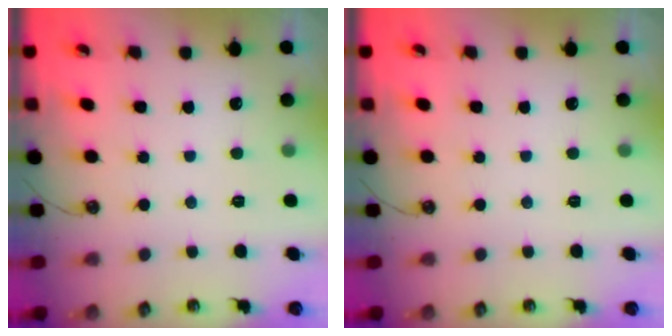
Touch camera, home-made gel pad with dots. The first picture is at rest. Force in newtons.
{"total": 0.0}